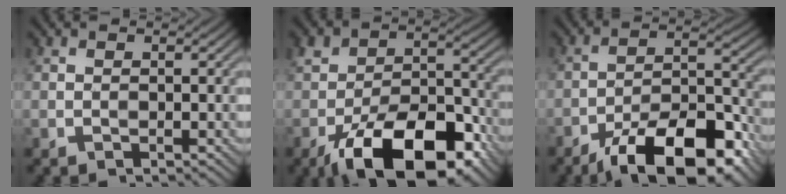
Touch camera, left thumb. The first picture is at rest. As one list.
[{"total": 15.3, "force": [-8.2, 7.6, 10.5], "torque": [-0.167, -0.009, -0.142]}, {"total": 15.2, "force": [-10.4, 5.3, 9.7], "torque": [-0.153, -0.002, -0.173]}]